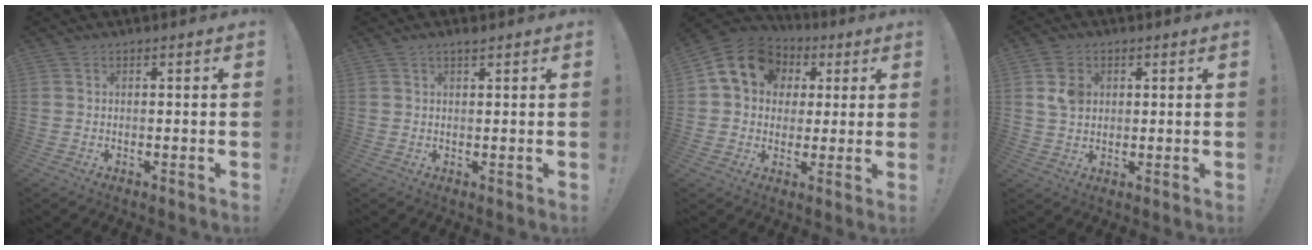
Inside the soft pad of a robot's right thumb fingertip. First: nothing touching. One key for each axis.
{"total": 1.3, "fx": 0.9, "fy": 0.1, "fz": 1.0, "tx": -0.016, "ty": -0.001, "tz": 0.015}
{"total": 12.8, "fx": 4.4, "fy": 10.6, "fz": 5.7, "tx": -0.084, "ty": -0.011, "tz": 0.088}
{"total": 6.4, "fx": 2.1, "fy": 5.1, "fz": 3.2, "tx": -0.046, "ty": 0.001, "tz": 0.041}